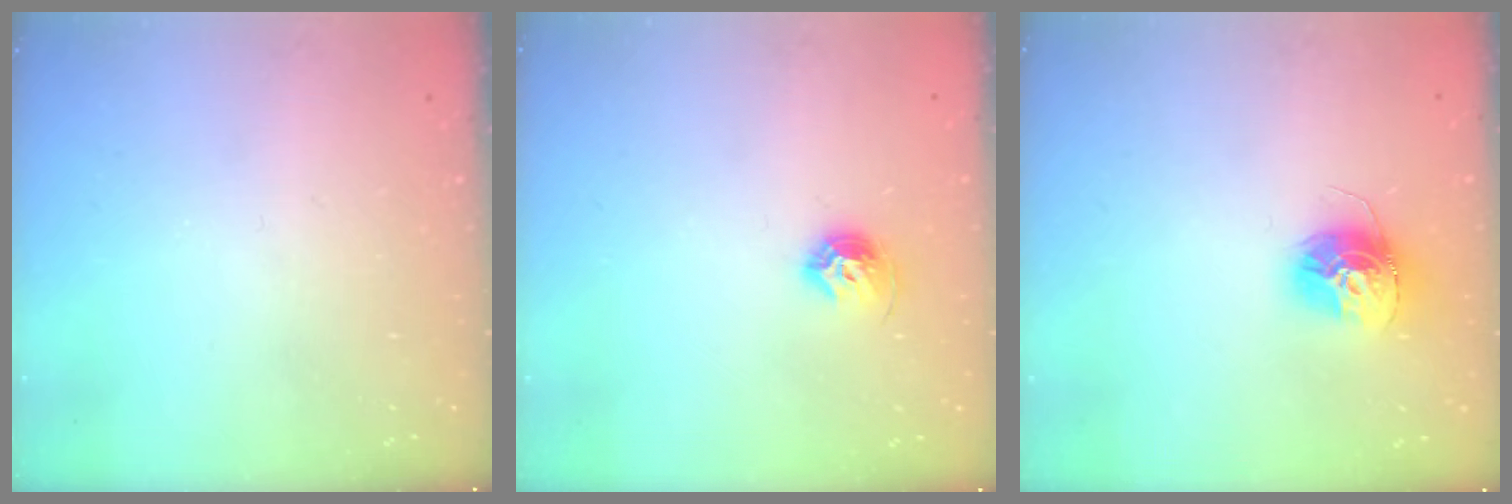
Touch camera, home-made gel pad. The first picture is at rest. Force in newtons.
{"total": 8.4, "press": 8.3, "slide": 0.9}
{"total": 13.1, "press": 13.0, "slide": 1.1}